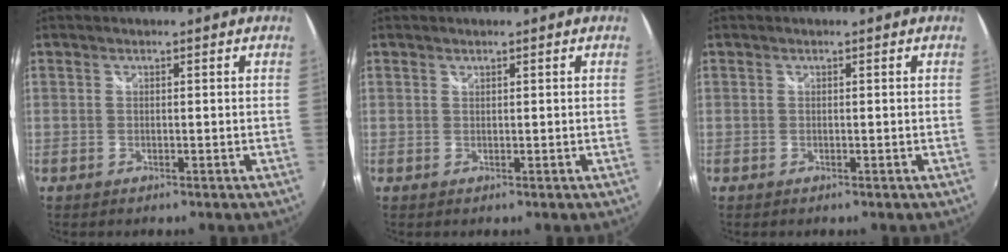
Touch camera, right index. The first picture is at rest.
{"total": 0.0}
{"total": 0.0}